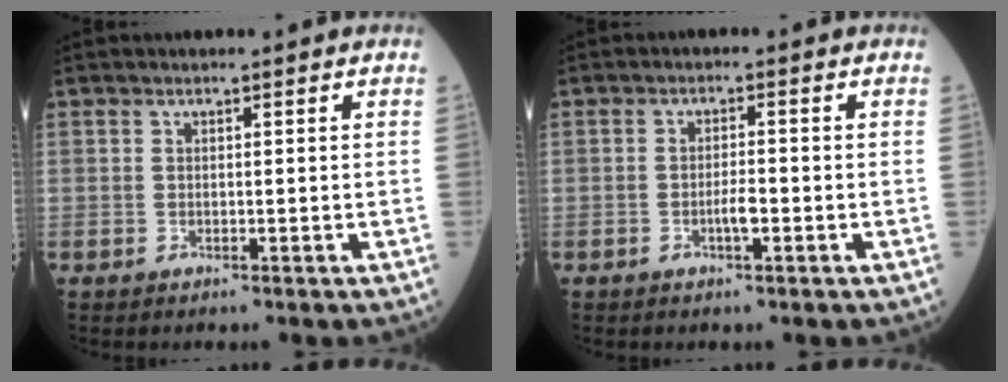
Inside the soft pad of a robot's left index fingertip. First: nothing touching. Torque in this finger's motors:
{"motor_torque": [0.25, 0.10, 0.07, 0.01]}